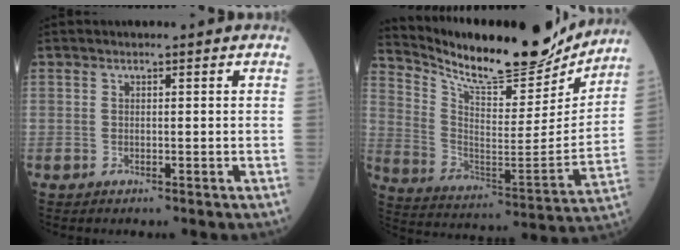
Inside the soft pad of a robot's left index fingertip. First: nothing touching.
{"total": 20.1, "force": [18.2, 3.8, 7.7], "torque": [-0.147, -0.047, 0.282]}